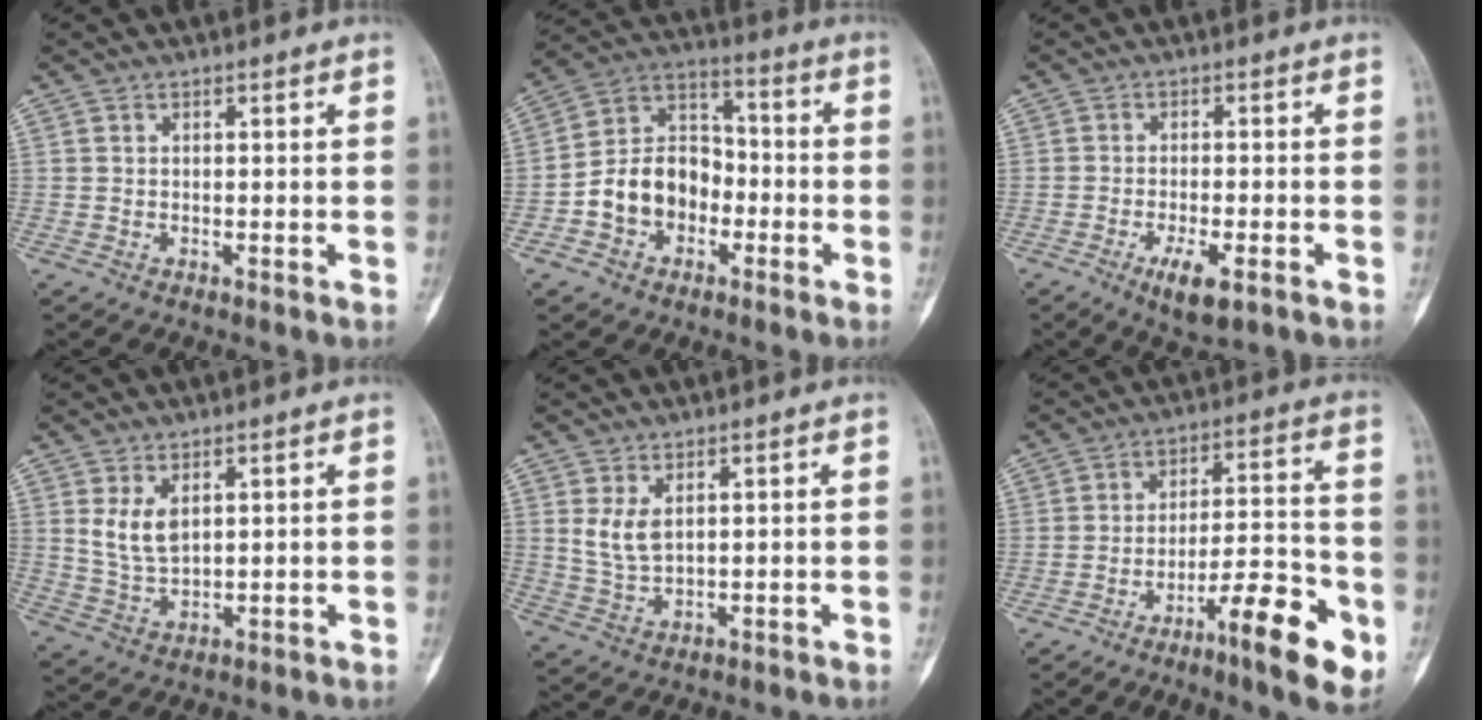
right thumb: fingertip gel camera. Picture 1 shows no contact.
{"total": 12.5, "force": [-3.5, 9.7, 7.0], "torque": [-0.090, 0.051, -0.071]}
{"total": 5.8, "force": [-2.7, 1.8, 4.8], "torque": [-0.083, -0.003, -0.042]}
{"total": 5.5, "force": [2.2, 2.9, 4.1], "torque": [-0.074, -0.015, 0.054]}
{"total": 4.6, "force": [1.7, 2.4, 3.5], "torque": [-0.067, -0.011, 0.046]}
{"total": 14.2, "force": [-6.8, 3.2, 12.0], "torque": [-0.168, 0.042, -0.101]}